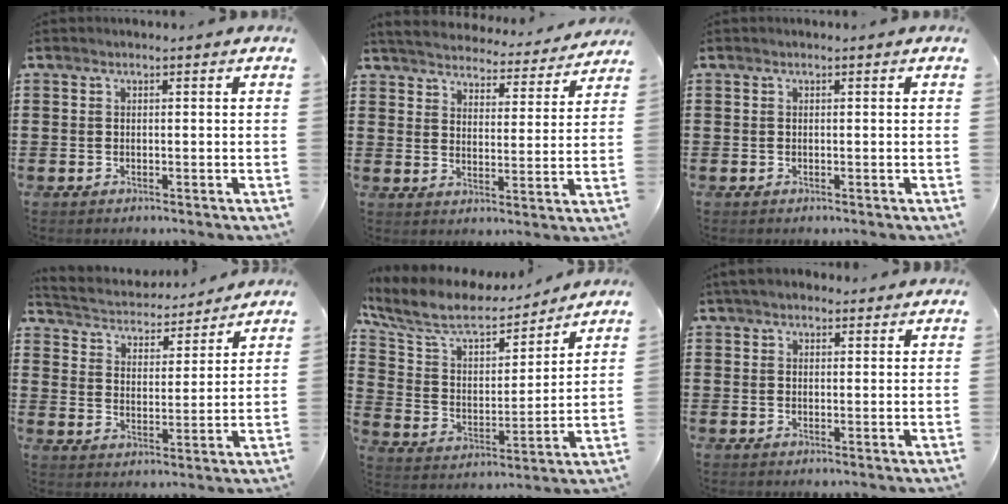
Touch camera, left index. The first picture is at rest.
{"total": 4.9, "force": [4.9, 0.2, 0.3], "torque": [-0.035, -0.038, 0.083]}
{"total": 0.0}
{"total": 3.7, "force": [3.6, 0.5, 0.0], "torque": [-0.024, -0.031, 0.056]}
{"total": 9.7, "force": [8.2, 2.8, 4.5], "torque": [-0.125, -0.048, 0.140]}
{"total": 1.2, "force": [0.4, 0.7, 0.9], "torque": [-0.018, 0.006, 0.007]}